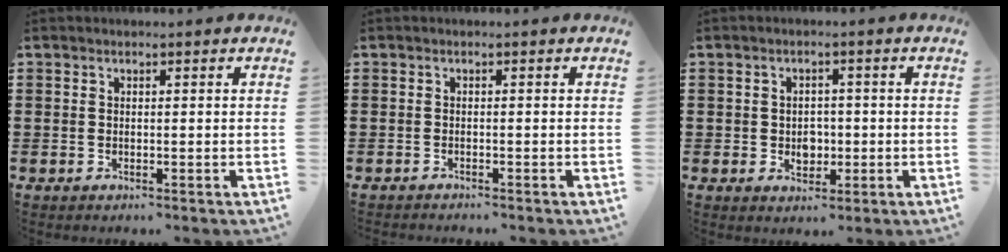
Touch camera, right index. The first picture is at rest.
{"total": 0.6, "force": [-0.6, -0.1, 0.0], "torque": [-0.002, -0.003, -0.012]}
{"total": 2.9, "force": [-0.4, 2.5, 1.4], "torque": [-0.019, -0.001, -0.015]}